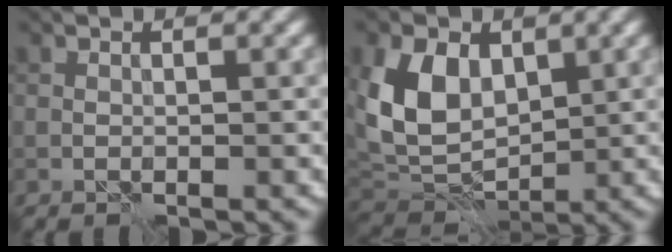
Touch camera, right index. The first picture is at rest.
{"total": 6.9, "force": [1.6, 5.0, 4.5], "torque": [-0.090, -0.003, 0.027]}